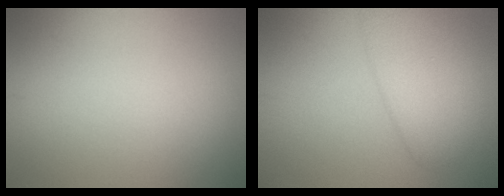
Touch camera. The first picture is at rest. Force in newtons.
{"total": 4.3, "press": 4.3, "slide": 0.3}